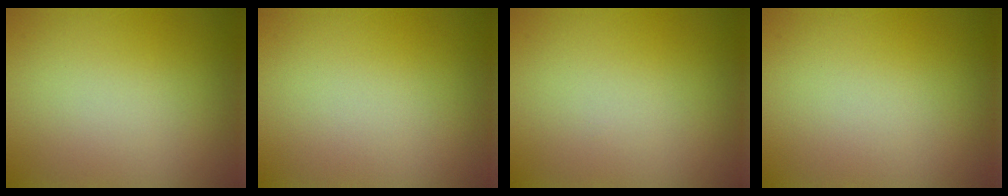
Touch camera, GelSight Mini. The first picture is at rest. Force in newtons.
{"total": 0.0}
{"total": 0.0}
{"total": 0.0}